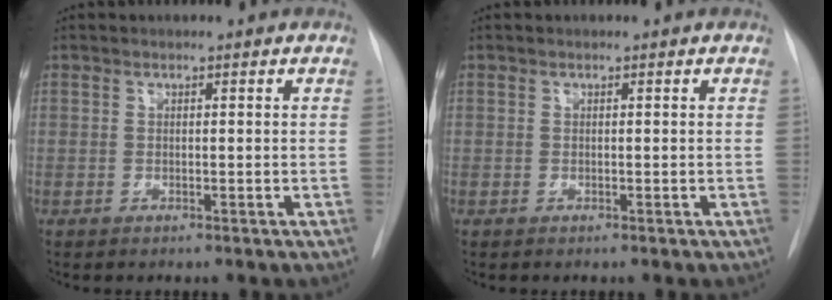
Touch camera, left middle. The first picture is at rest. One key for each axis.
{"total": 0.0}